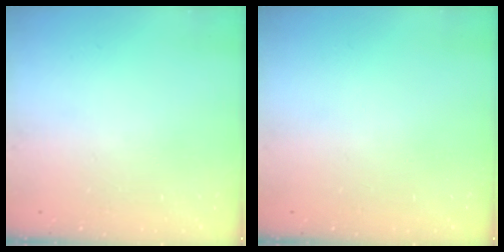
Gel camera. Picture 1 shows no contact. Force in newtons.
{"total": 0.0}